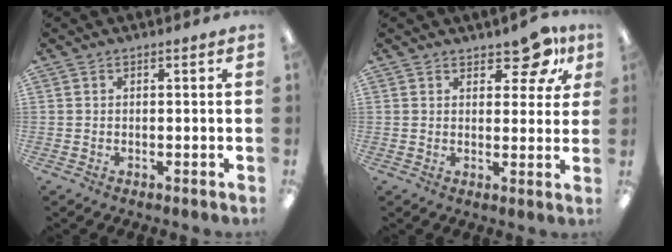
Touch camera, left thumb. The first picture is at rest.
{"total": 8.3, "force": [5.6, 4.3, 4.5], "torque": [-0.038, -0.034, 0.093]}